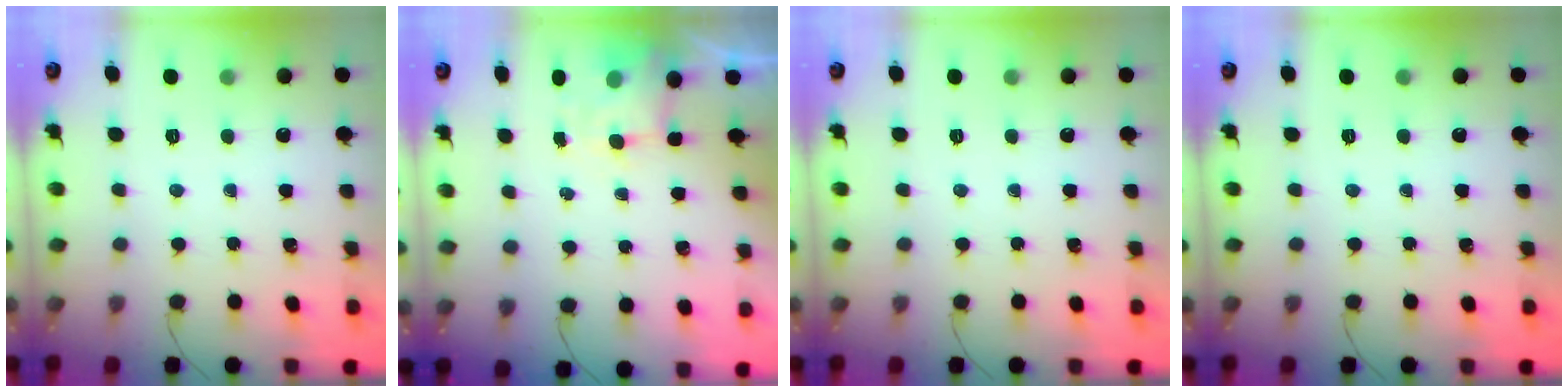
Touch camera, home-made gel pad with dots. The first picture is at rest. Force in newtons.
{"total": 3.9, "press": 3.8, "slide": 0.9}
{"total": 0.0}
{"total": 0.0}